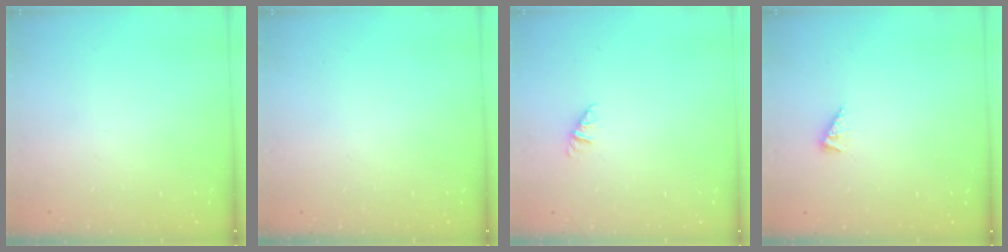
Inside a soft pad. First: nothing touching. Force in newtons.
{"total": 0.0}
{"total": 0.6, "press": 0.6, "slide": 0.1}
{"total": 1.8, "press": 1.8, "slide": 0.4}